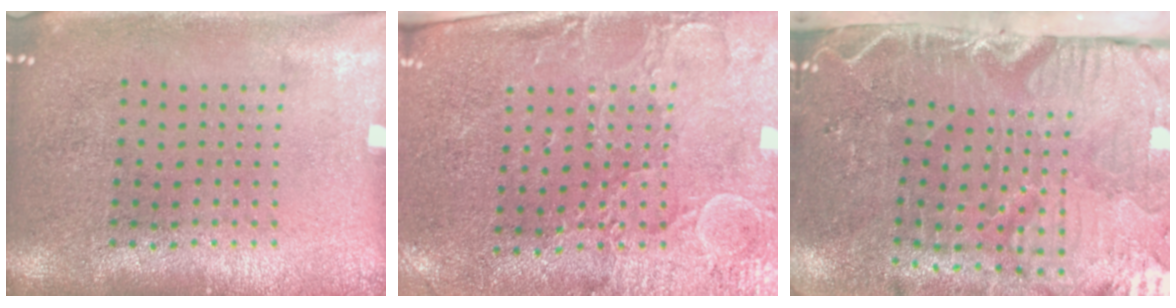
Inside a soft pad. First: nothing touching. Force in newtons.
{"total": 2.9, "press": 2.6, "slide": 1.3}
{"total": 5.5, "press": 4.4, "slide": 3.3}